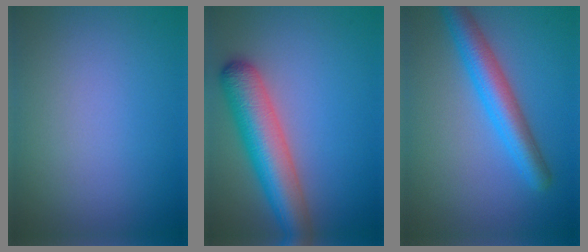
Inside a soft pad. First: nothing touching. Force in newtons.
{"total": 6.6, "press": 6.6, "slide": 0.3}
{"total": 4.7, "press": 4.7, "slide": 0.2}